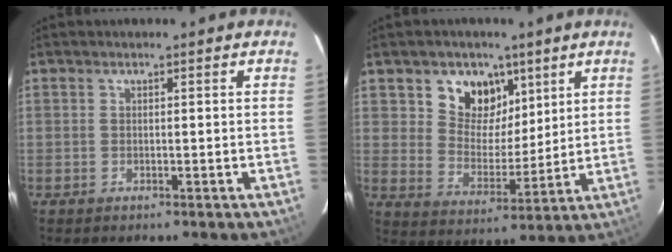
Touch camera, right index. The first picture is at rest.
{"total": 10.3, "force": [5.6, 7.8, 3.8], "torque": [-0.068, -0.005, 0.101]}